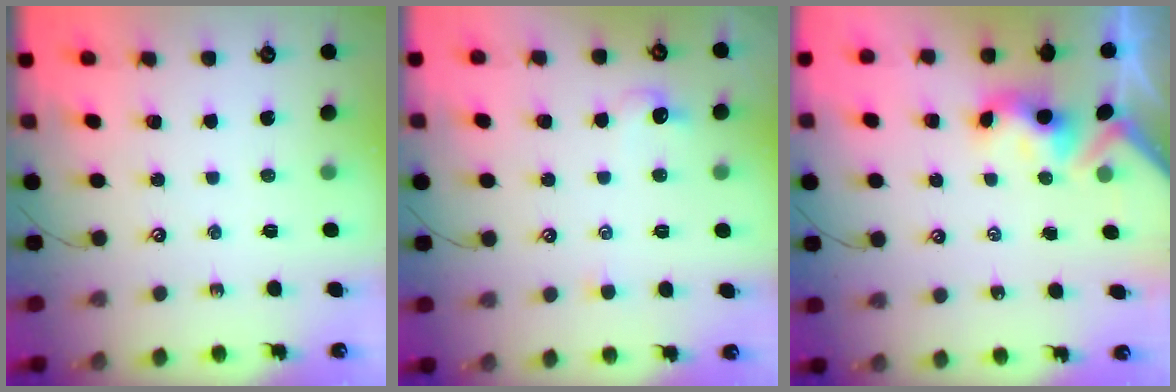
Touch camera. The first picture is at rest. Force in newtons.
{"total": 0.6, "press": 0.1, "slide": 0.6}
{"total": 3.3, "press": 3.3, "slide": 0.3}